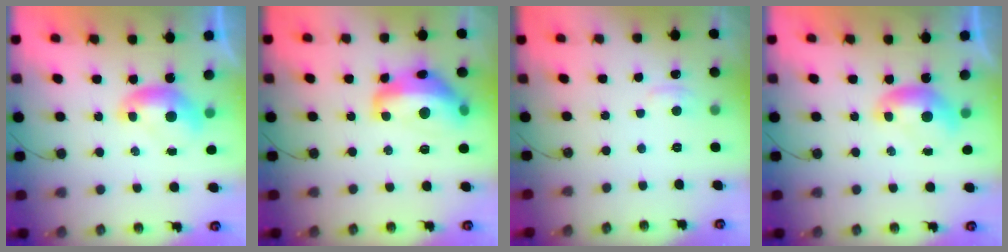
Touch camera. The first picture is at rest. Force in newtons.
{"total": 9.6, "press": 9.5, "slide": 1.4}
{"total": 2.8, "press": 2.8, "slide": 0.5}
{"total": 0.0}